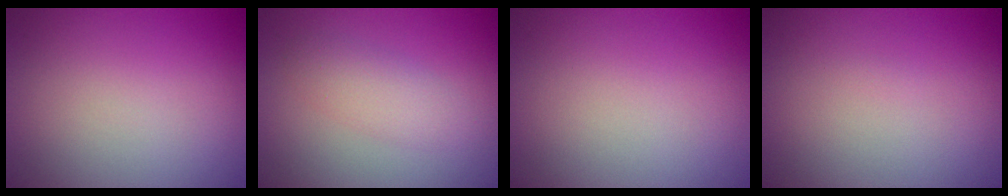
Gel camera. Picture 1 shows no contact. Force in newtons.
{"total": 2.4, "press": 2.4, "slide": 0.2}
{"total": 0.0}
{"total": 0.0}